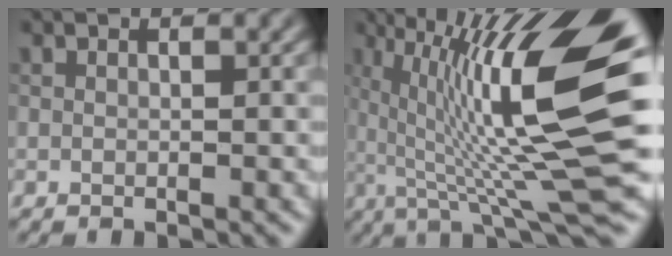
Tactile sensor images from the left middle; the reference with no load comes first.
{"total": 14.7, "force": [2.0, 2.7, 14.3], "torque": [-0.218, 0.016, 0.033]}